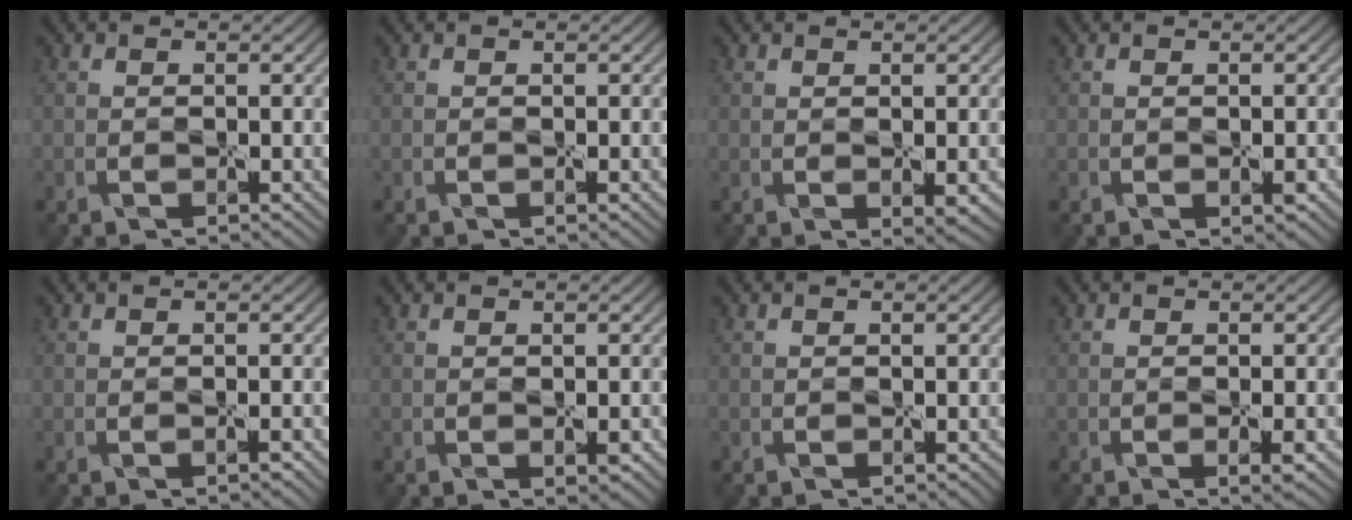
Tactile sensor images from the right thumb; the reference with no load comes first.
{"total": 0.0}
{"total": 1.4, "force": [0.4, 0.3, 1.3], "torque": [-0.026, -0.006, 0.012]}
{"total": 0.7, "force": [-0.1, 0.3, 0.7], "torque": [-0.011, -0.003, 0.000]}
{"total": 0.6, "force": [-0.2, 0.1, 0.5], "torque": [-0.010, 0.000, -0.001]}
{"total": 1.0, "force": [-0.2, 0.4, 0.9], "torque": [-0.016, -0.006, 0.000]}
{"total": 0.0}
{"total": 1.3, "force": [-0.3, 0.1, 1.2], "torque": [-0.023, -0.002, -0.006]}